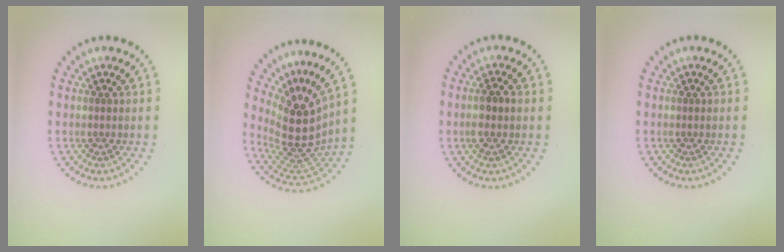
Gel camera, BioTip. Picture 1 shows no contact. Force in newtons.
{"total": 5.2, "press": 3.9, "slide": 3.6}
{"total": 1.9, "press": 1.9, "slide": 0.6}
{"total": 0.0}